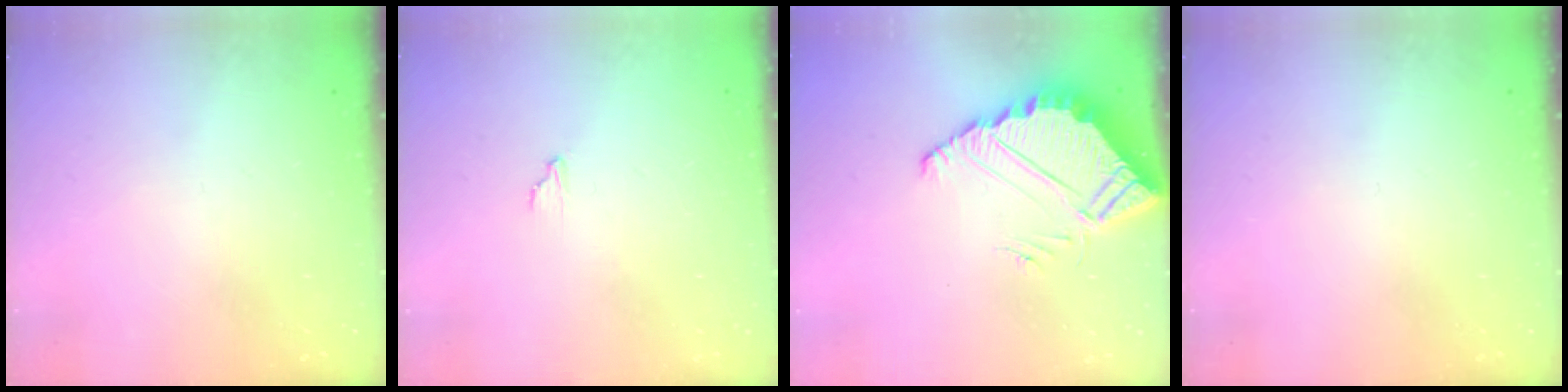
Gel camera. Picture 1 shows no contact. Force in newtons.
{"total": 2.3, "press": 2.3, "slide": 0.1}
{"total": 6.2, "press": 6.2, "slide": 0.4}
{"total": 0.0}